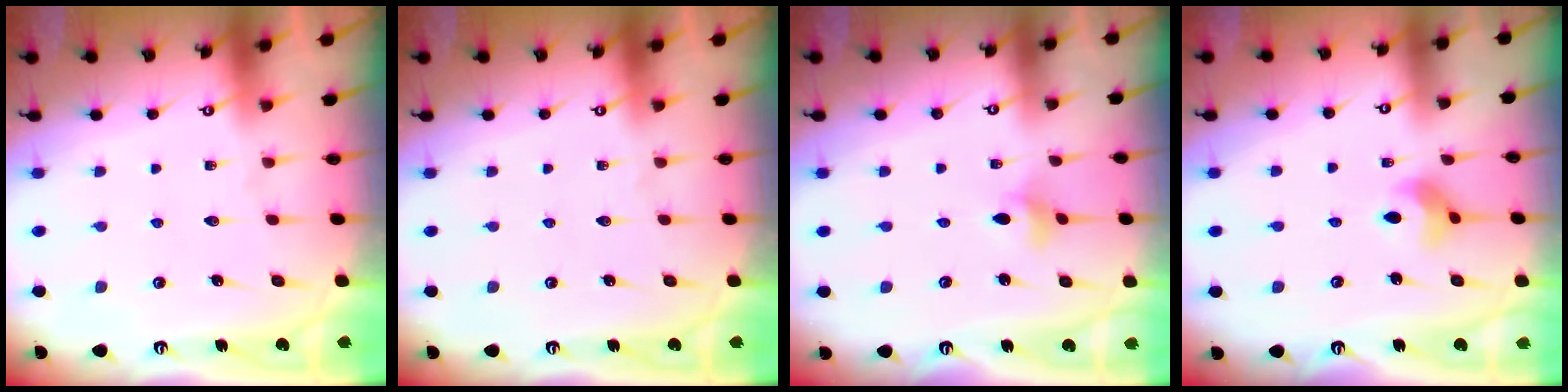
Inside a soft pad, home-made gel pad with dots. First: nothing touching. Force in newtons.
{"total": 0.0}
{"total": 2.8, "press": 2.8, "slide": 0.4}
{"total": 5.7, "press": 5.7, "slide": 0.6}